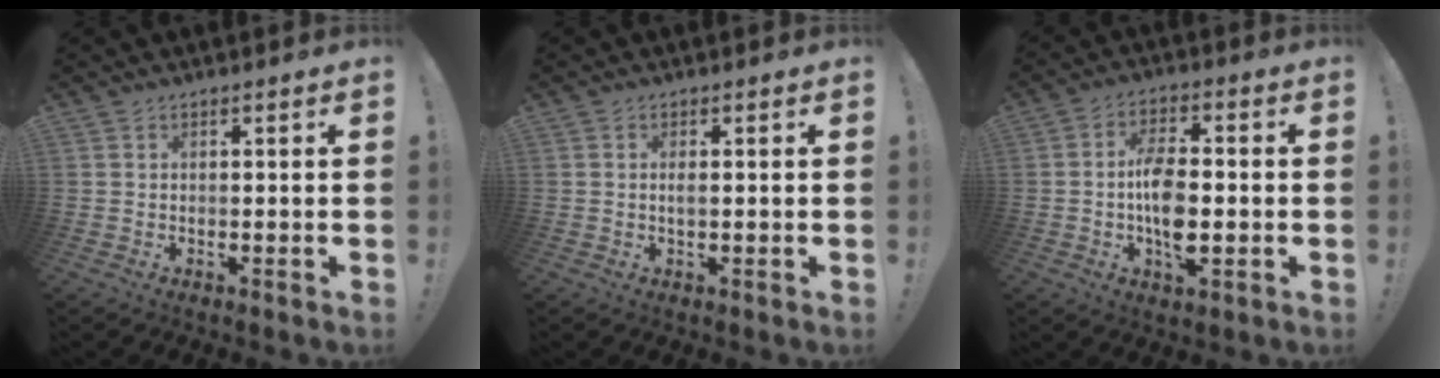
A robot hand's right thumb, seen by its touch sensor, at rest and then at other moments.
{"total": 1.1, "force": [0.2, 0.2, 1.1], "torque": [-0.015, -0.003, 0.002]}
{"total": 10.5, "force": [-1.5, 5.2, 9.0], "torque": [-0.159, 0.005, -0.025]}